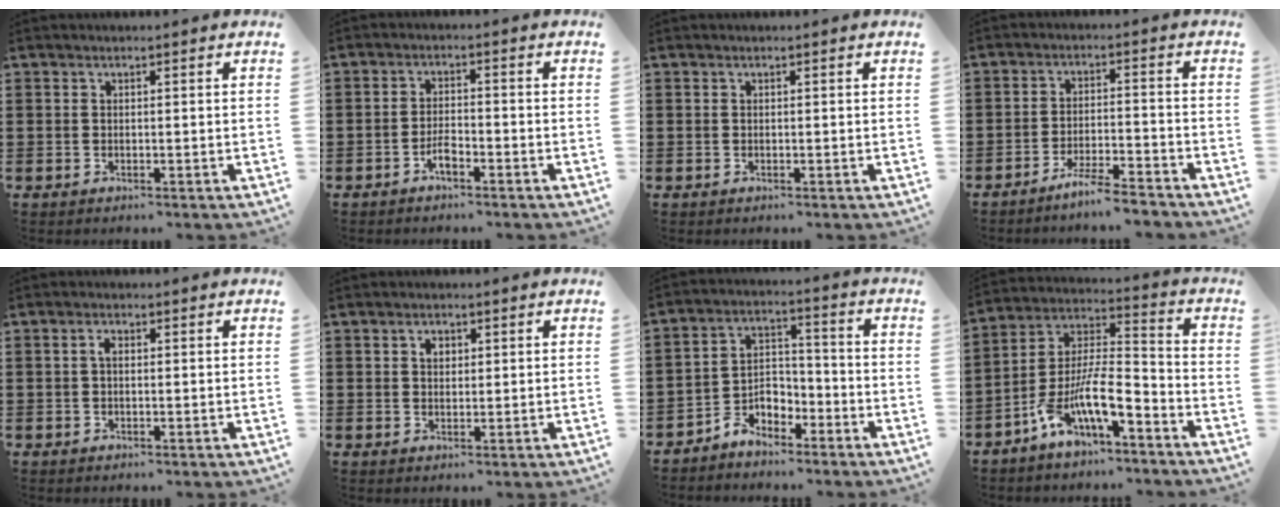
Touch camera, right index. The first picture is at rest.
{"total": 2.7, "force": [-1.8, 0.6, 2.0], "torque": [-0.046, -0.001, -0.035]}
{"total": 0.0}
{"total": 5.1, "force": [-4.7, -0.1, 2.0], "torque": [-0.041, -0.006, -0.090]}
{"total": 1.4, "force": [0.1, 0.7, 1.3], "torque": [-0.025, 0.005, -0.001]}
{"total": 1.8, "force": [0.6, 1.3, 1.1], "torque": [-0.025, 0.010, 0.009]}
{"total": 4.4, "force": [-3.6, 2.4, 0.7], "torque": [-0.022, 0.008, -0.074]}
{"total": 10.9, "force": [-6.8, 3.4, 7.8], "torque": [-0.165, 0.000, -0.133]}